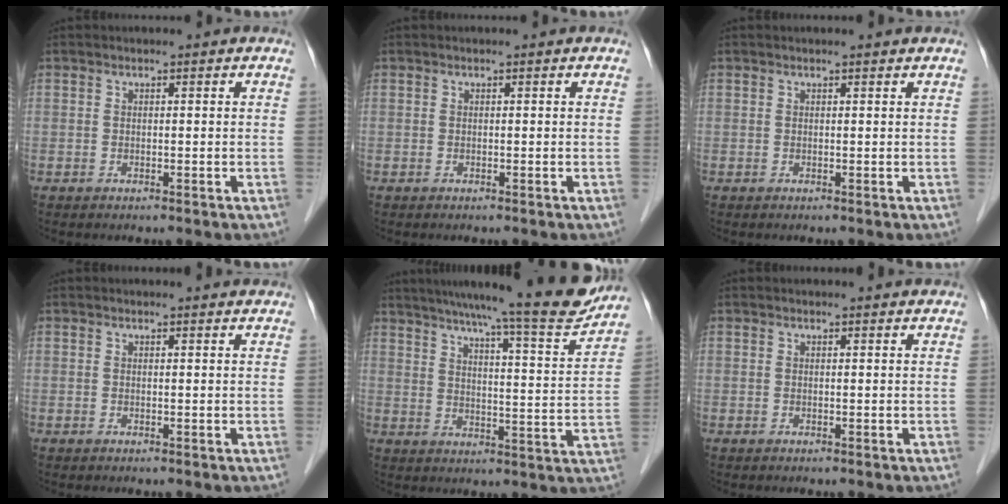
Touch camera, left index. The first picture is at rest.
{"total": 0.0}
{"total": 0.9, "force": [0.9, -0.1, 0.2], "torque": [-0.013, 0.002, 0.012]}
{"total": 2.0, "force": [2.0, 0.2, 0.2], "torque": [-0.011, 0.002, 0.016]}
{"total": 19.0, "force": [16.9, 0.4, 8.7], "torque": [-0.129, -0.033, 0.222]}
{"total": 1.7, "force": [1.6, 0.1, 0.1], "torque": [-0.012, 0.002, 0.013]}